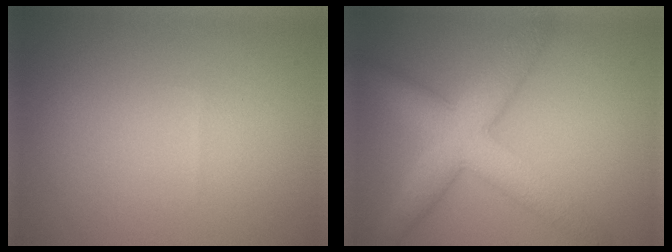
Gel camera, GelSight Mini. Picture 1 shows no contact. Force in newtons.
{"total": 6.6, "press": 6.6, "slide": 0.3}